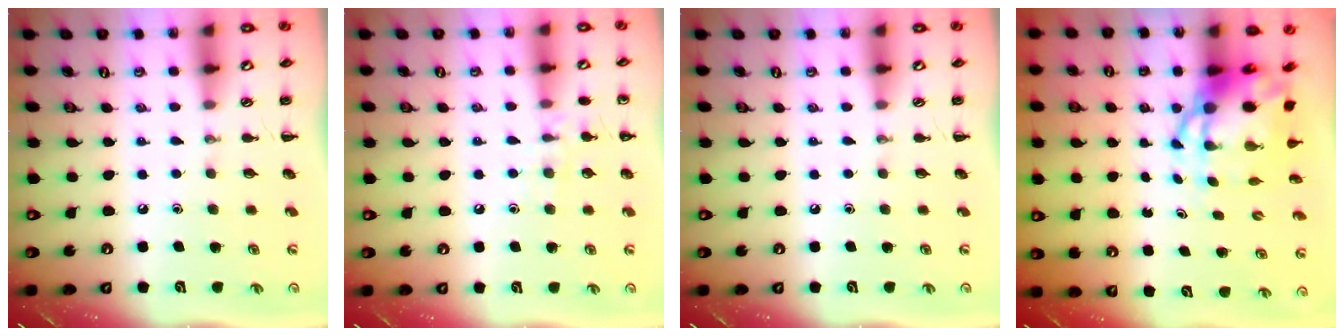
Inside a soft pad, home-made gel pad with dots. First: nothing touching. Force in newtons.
{"total": 7.7, "press": 7.5, "slide": 1.9}
{"total": 0.0}
{"total": 8.3, "press": 8.0, "slide": 2.3}